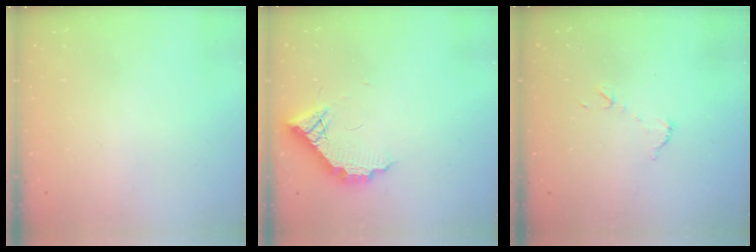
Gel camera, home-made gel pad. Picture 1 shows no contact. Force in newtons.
{"total": 10.1, "press": 10.1, "slide": 0.6}
{"total": 6.2, "press": 6.2, "slide": 0.2}